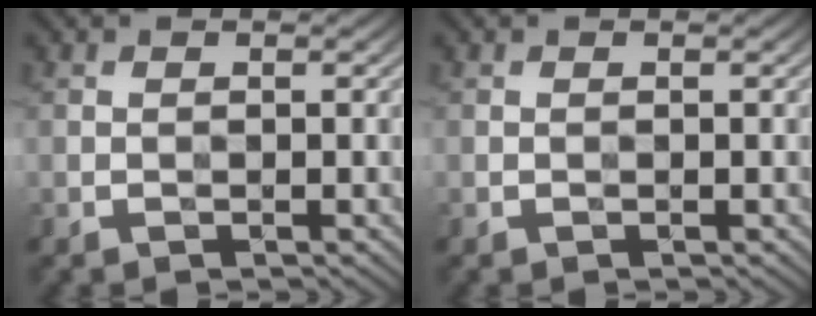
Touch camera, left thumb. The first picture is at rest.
{"total": 0.0}